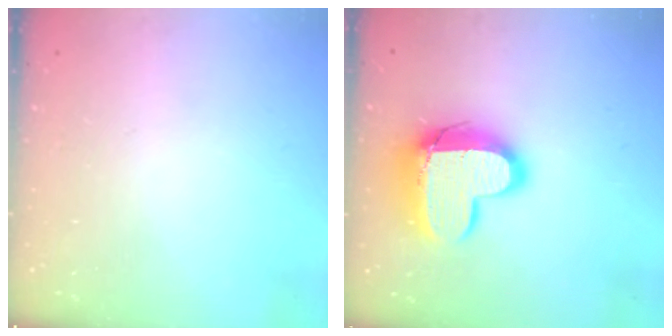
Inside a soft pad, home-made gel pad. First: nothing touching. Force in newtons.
{"total": 15.4, "press": 15.4, "slide": 1.1}